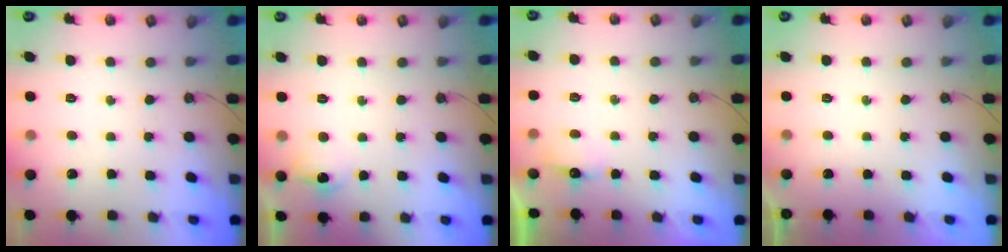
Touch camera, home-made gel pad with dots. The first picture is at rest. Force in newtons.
{"total": 6.8, "press": 6.7, "slide": 0.7}
{"total": 3.9, "press": 3.9, "slide": 0.7}
{"total": 0.0}